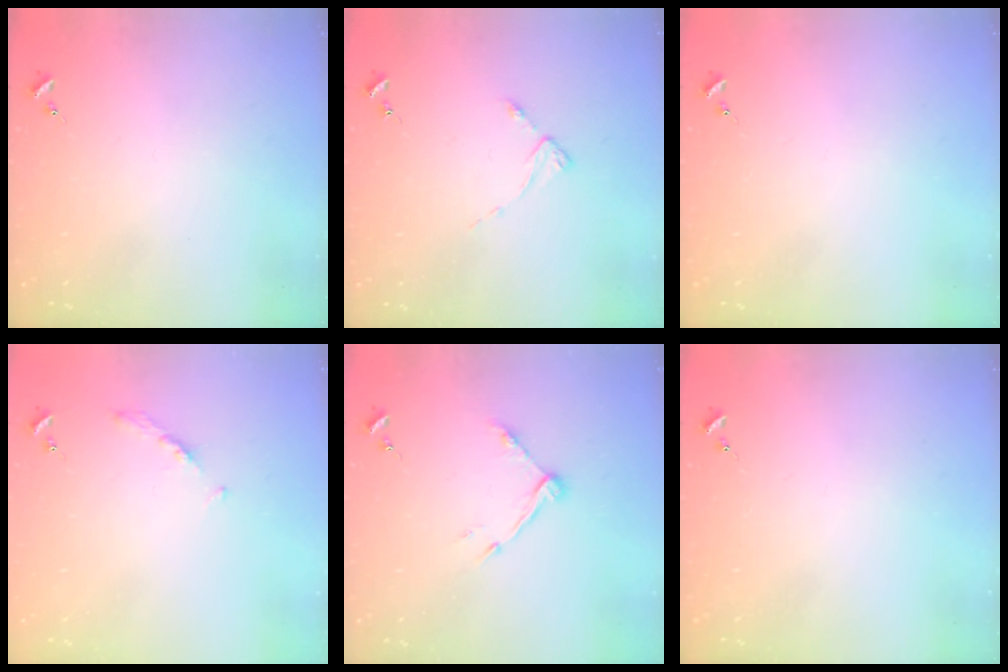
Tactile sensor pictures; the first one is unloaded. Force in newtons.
{"total": 2.7, "press": 2.7, "slide": 0.3}
{"total": 0.0}
{"total": 3.7, "press": 3.6, "slide": 0.4}
{"total": 8.7, "press": 8.7, "slide": 0.5}
{"total": 0.0}